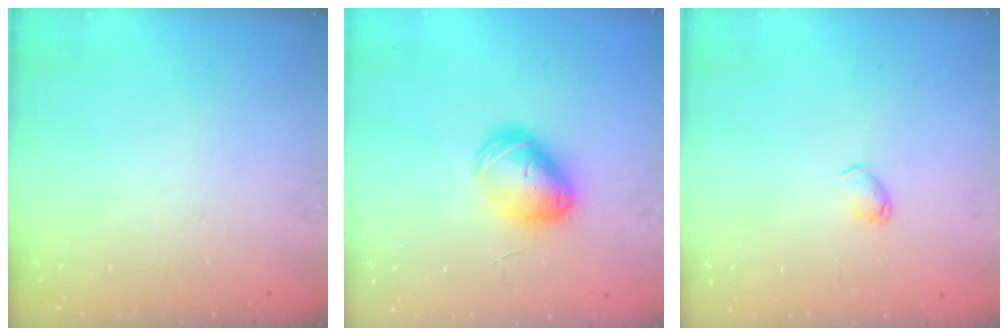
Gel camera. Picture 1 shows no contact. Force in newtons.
{"total": 9.3, "press": 9.2, "slide": 1.3}
{"total": 3.1, "press": 3.0, "slide": 0.6}